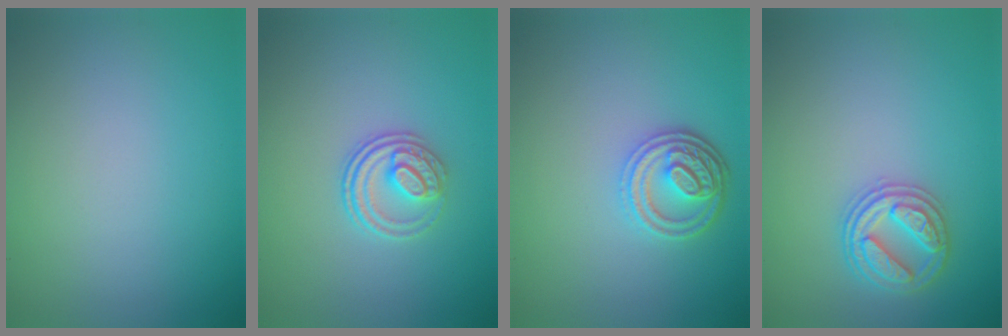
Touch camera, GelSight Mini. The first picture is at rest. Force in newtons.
{"total": 2.5, "press": 2.0, "slide": 1.5}
{"total": 3.6, "press": 3.2, "slide": 1.6}
{"total": 2.9, "press": 2.9, "slide": 0.4}